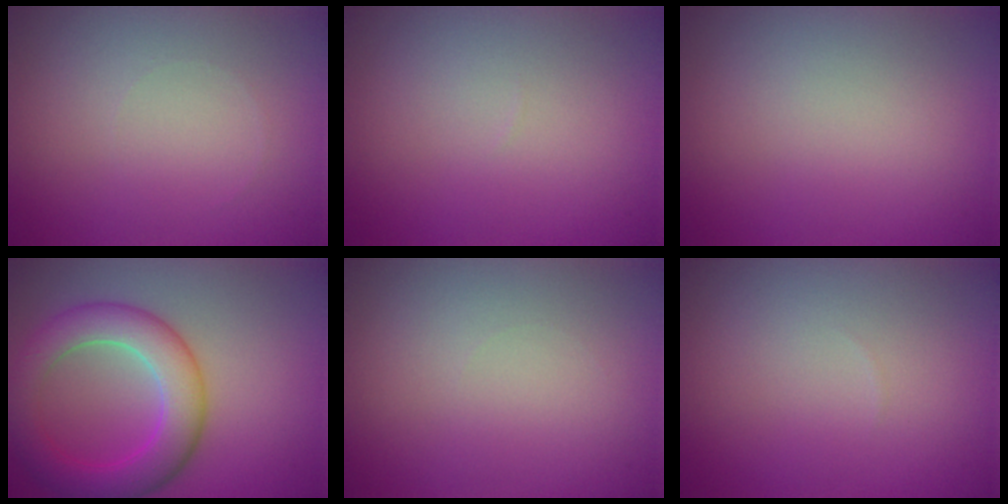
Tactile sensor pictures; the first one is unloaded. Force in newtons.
{"total": 0.0}
{"total": 0.0}
{"total": 6.3, "press": 6.3, "slide": 0.3}
{"total": 0.0}
{"total": 0.0}